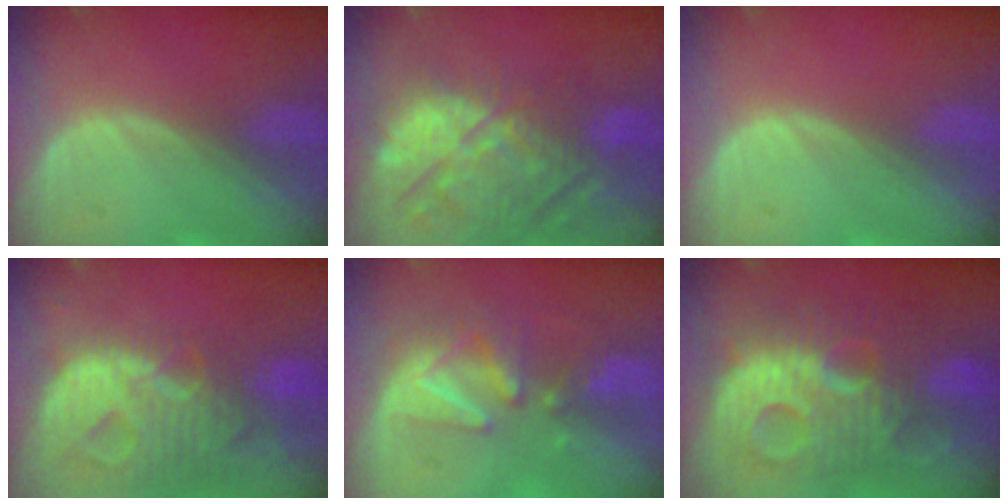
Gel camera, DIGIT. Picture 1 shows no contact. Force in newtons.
{"total": 14.4, "press": 12.6, "slide": 6.9}
{"total": 0.0}
{"total": 13.3, "press": 11.4, "slide": 7.0}
{"total": 8.5, "press": 8.0, "slide": 3.1}
{"total": 13.4, "press": 13.4, "slide": 1.0}